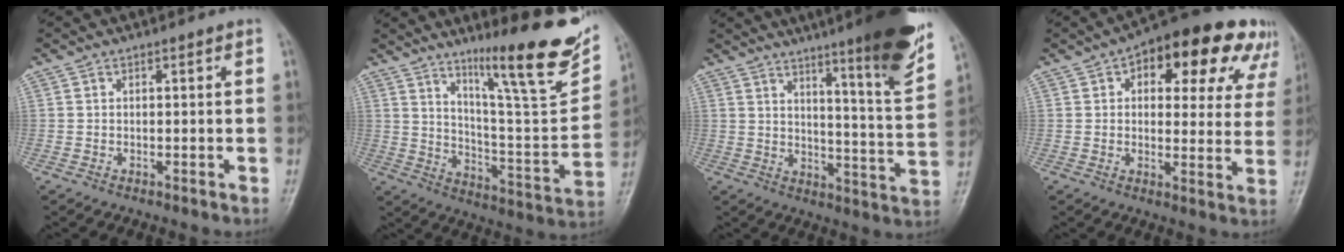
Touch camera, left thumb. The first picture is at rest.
{"total": 20.7, "force": [13.7, 2.9, 15.2], "torque": [-0.187, -0.078, 0.221]}
{"total": 19.1, "force": [12.9, 1.5, 14.0], "torque": [-0.172, -0.069, 0.174]}
{"total": 19.2, "force": [9.3, 9.9, 13.6], "torque": [-0.126, 0.010, 0.113]}